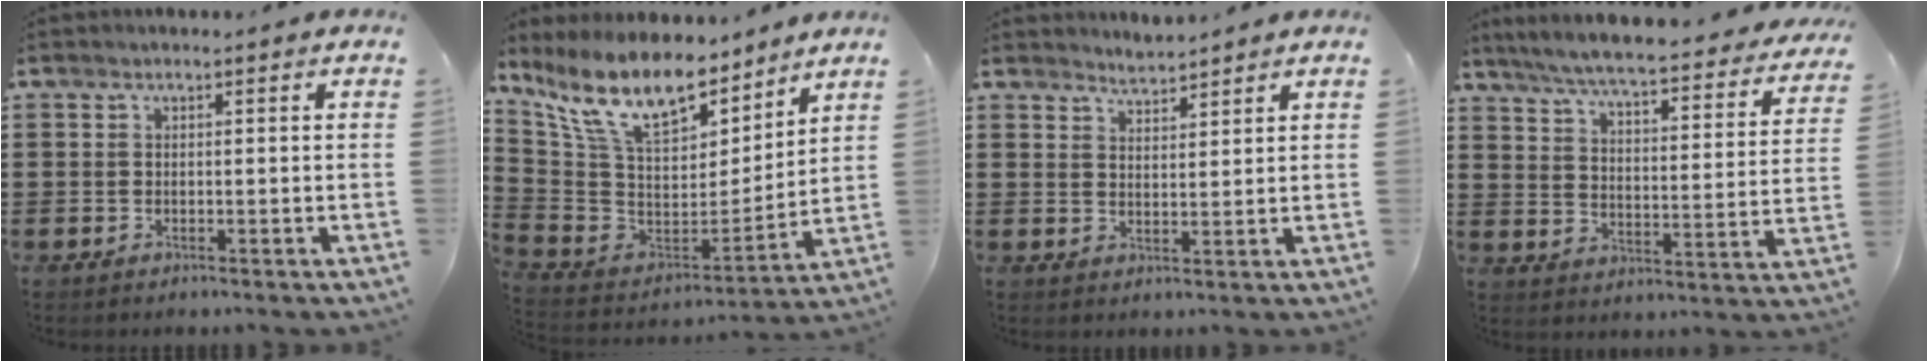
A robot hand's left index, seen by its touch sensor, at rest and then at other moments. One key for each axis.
{"total": 13.8, "fx": 9.9, "fy": 5.3, "fz": 8.0, "tx": -0.201, "ty": -0.054, "tz": 0.180}
{"total": 2.6, "fx": 2.6, "fy": 0.0, "fz": -0.3, "tx": -0.001, "ty": -0.005, "tz": 0.051}
{"total": 5.9, "fx": 5.5, "fy": -0.3, "fz": 2.3, "tx": -0.071, "ty": -0.044, "tz": 0.089}